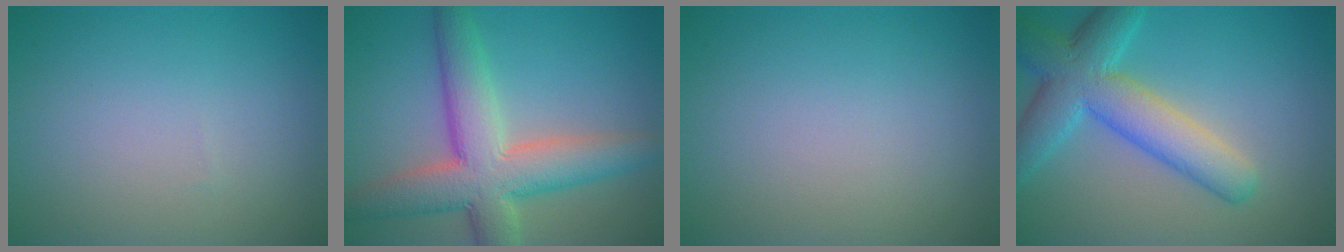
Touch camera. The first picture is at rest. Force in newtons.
{"total": 8.2, "press": 8.2, "slide": 0.7}
{"total": 0.0}
{"total": 7.3, "press": 7.3, "slide": 0.3}